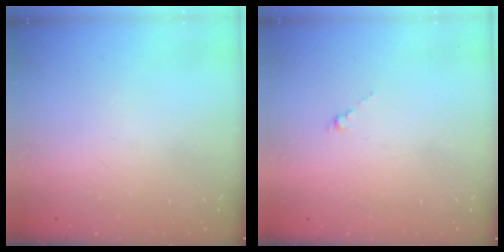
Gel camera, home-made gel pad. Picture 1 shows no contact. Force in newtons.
{"total": 0.0}